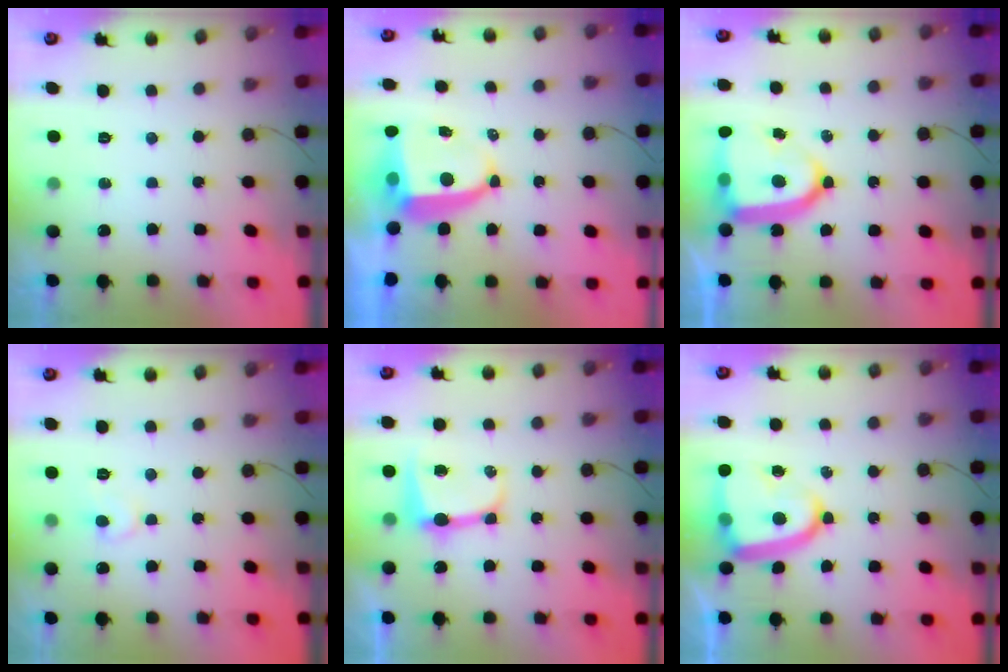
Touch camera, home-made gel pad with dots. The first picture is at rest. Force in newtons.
{"total": 8.3, "press": 8.2, "slide": 1.1}
{"total": 17.5, "press": 17.5, "slide": 1.5}
{"total": 5.8, "press": 5.8, "slide": 0.5}
{"total": 8.5, "press": 8.5, "slide": 0.7}
{"total": 14.0, "press": 13.9, "slide": 1.5}